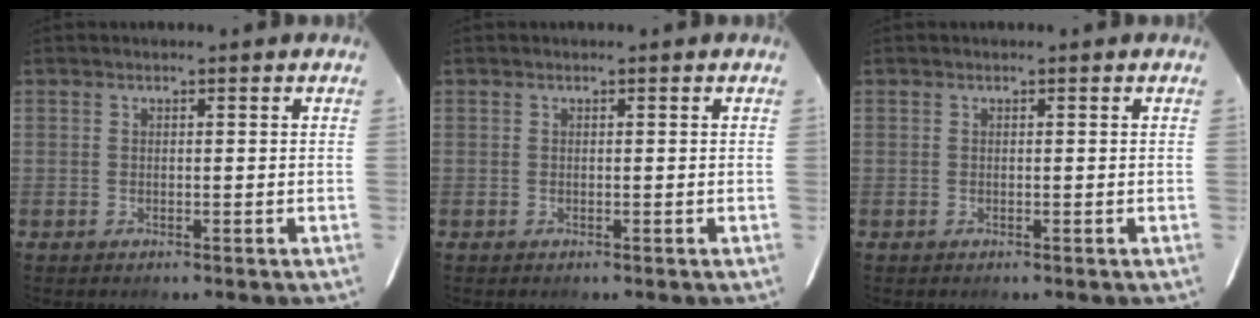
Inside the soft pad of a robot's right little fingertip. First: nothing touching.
{"total": 0.0}
{"total": 0.0}